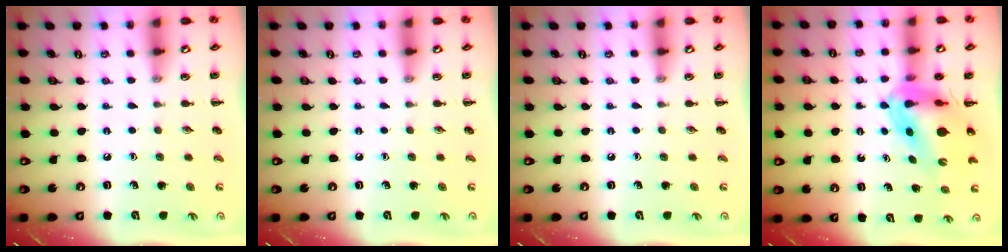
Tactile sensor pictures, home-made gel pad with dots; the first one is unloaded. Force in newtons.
{"total": 0.0}
{"total": 0.0}
{"total": 10.8, "press": 10.3, "slide": 3.3}